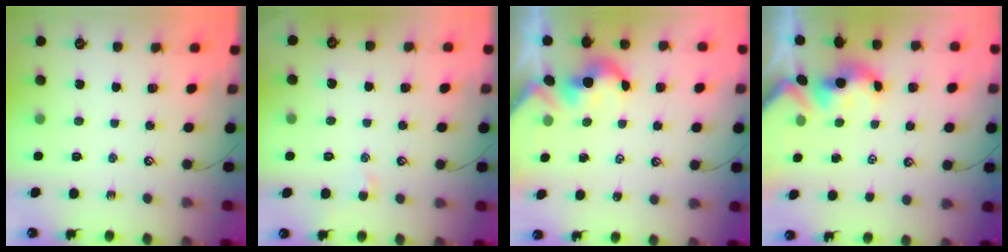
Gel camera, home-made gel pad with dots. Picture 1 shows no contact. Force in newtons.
{"total": 0.7, "press": 0.5, "slide": 0.5}
{"total": 2.3, "press": 2.3, "slide": 0.3}
{"total": 0.5, "press": 0.4, "slide": 0.4}